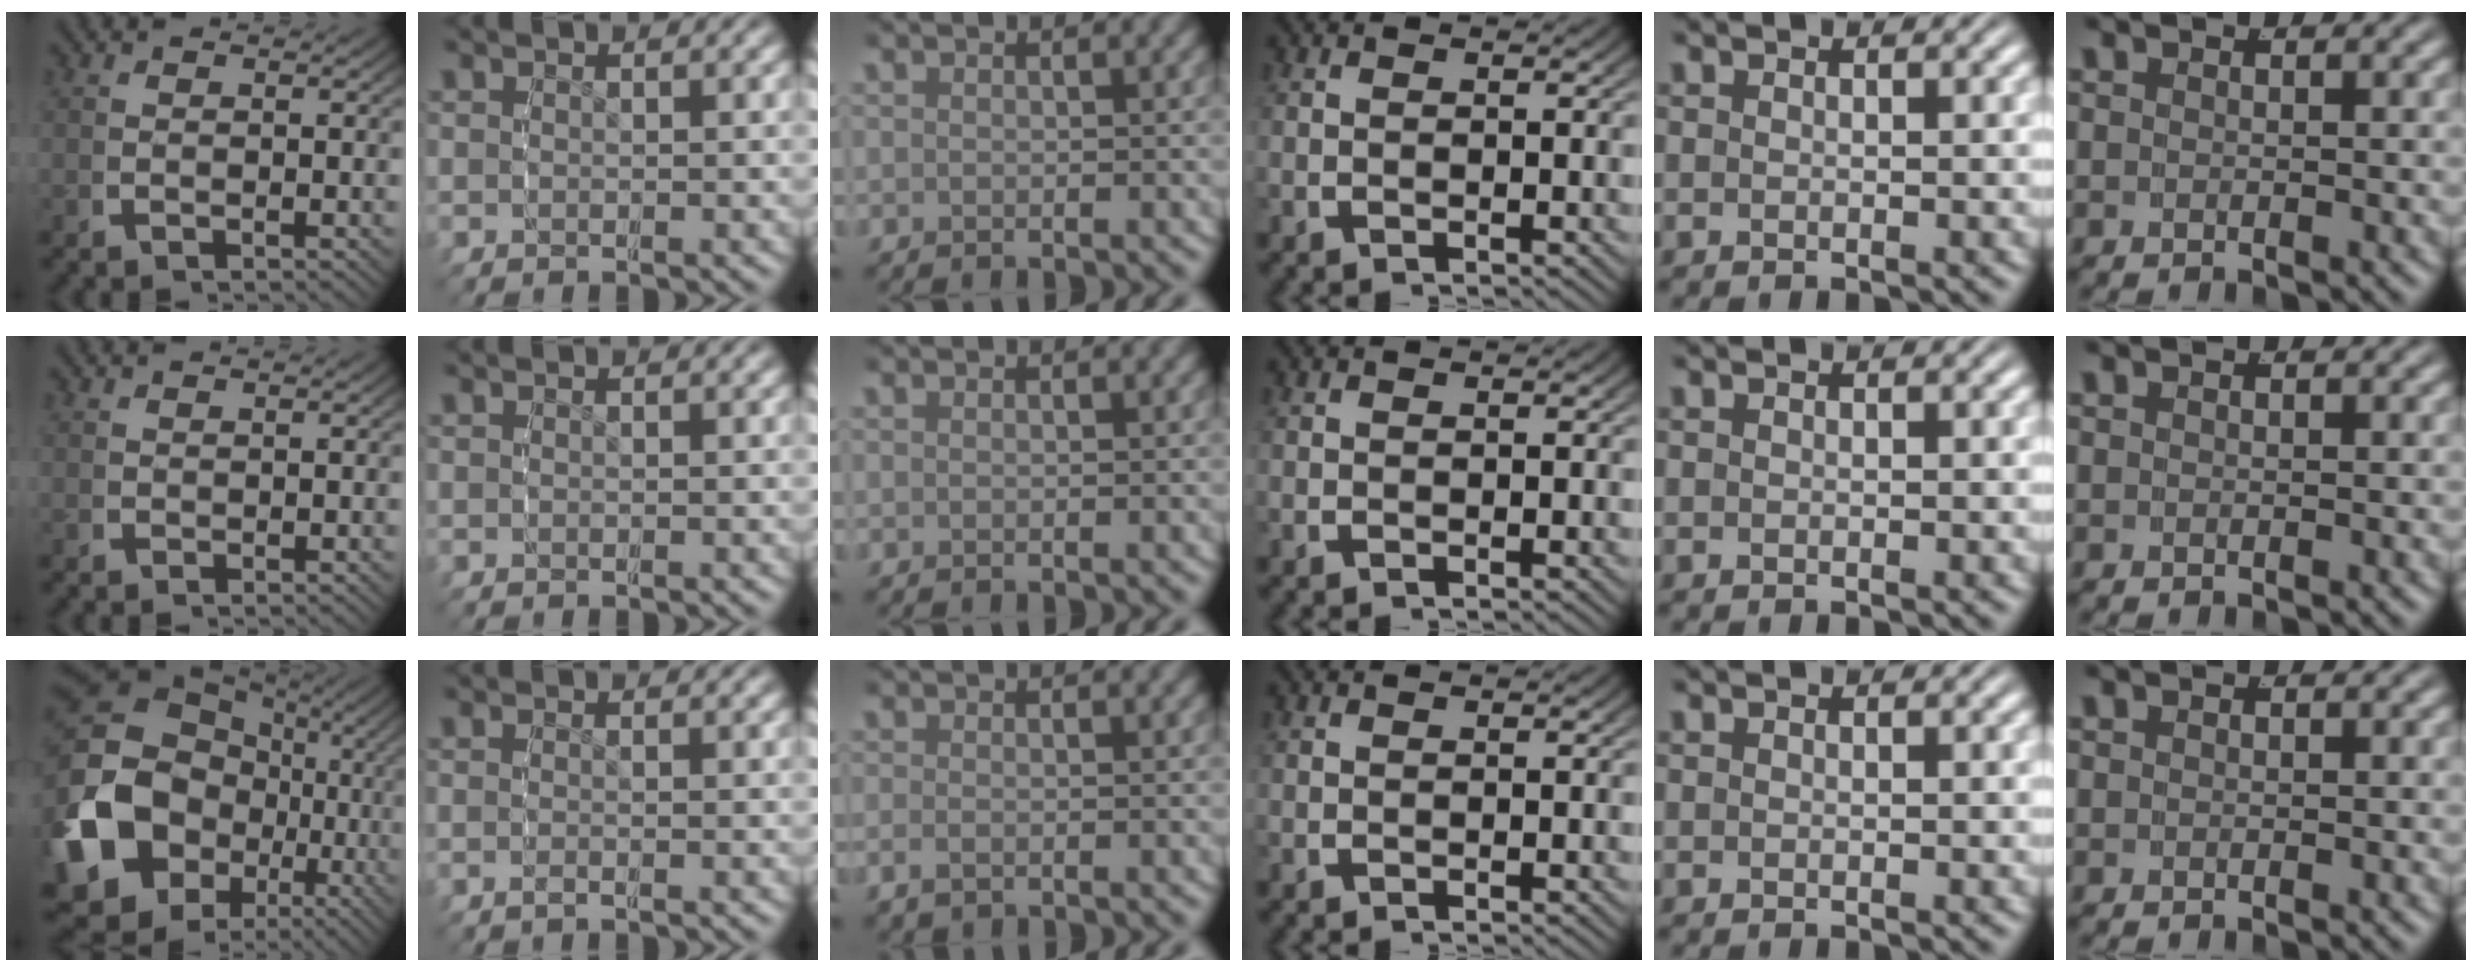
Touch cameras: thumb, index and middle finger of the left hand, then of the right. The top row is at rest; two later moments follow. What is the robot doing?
{"motion": "grasp_and_lifting", "object": "backpack"}